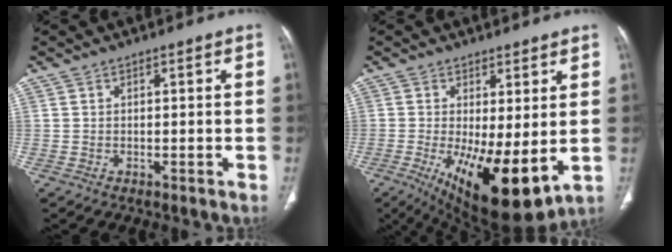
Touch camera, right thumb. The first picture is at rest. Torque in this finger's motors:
{"motor_torque": [2.68, 2.33, 1.67, -0.64, 0.51]}